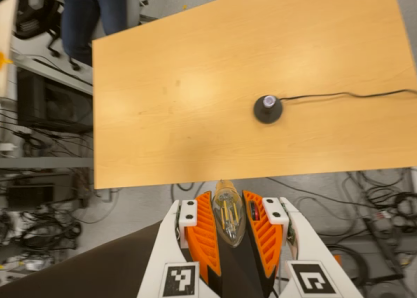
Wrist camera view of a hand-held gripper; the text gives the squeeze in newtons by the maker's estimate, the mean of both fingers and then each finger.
{"total": 13.5, "left": 13.8, "right": 13.2}